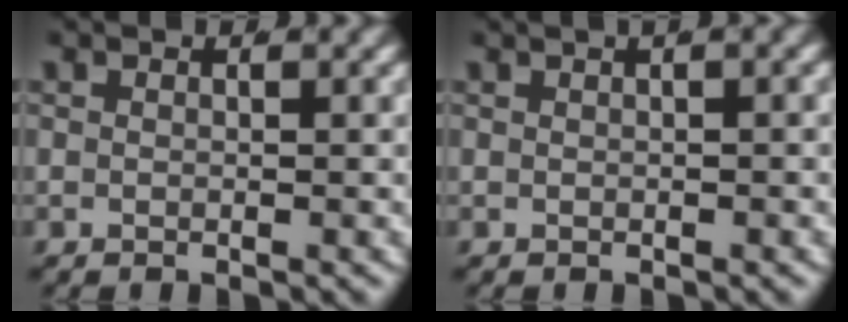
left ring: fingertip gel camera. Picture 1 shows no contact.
{"total": 0.8, "force": [0.4, -0.1, 0.7], "torque": [0.001, 0.015, 0.002]}